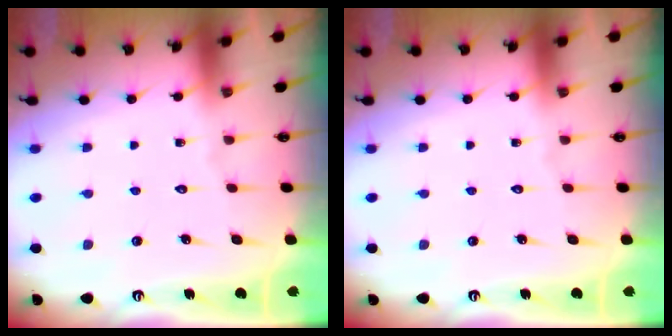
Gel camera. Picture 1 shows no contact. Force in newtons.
{"total": 0.0}